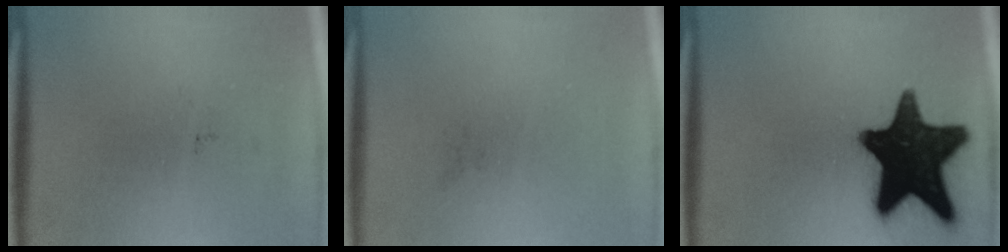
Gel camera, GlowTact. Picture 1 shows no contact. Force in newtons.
{"total": 0.0}
{"total": 18.5}